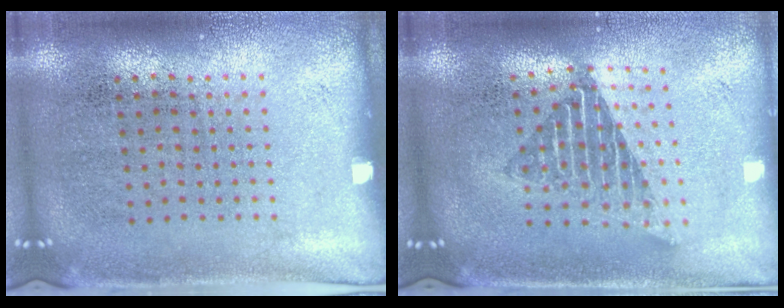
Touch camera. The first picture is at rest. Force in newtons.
{"total": 1.7, "press": 1.3, "slide": 1.0}